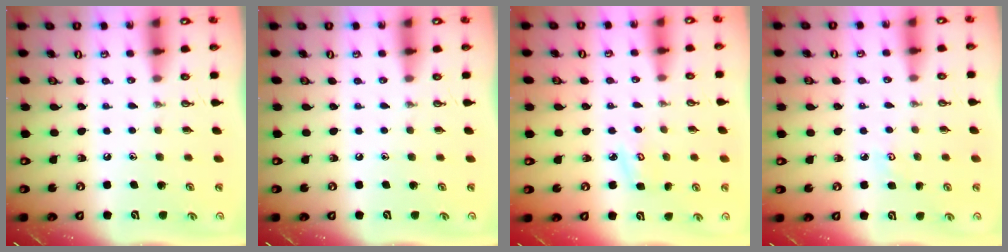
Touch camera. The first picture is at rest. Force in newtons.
{"total": 0.0}
{"total": 4.2, "press": 4.2, "slide": 0.5}
{"total": 2.8, "press": 2.8, "slide": 0.3}